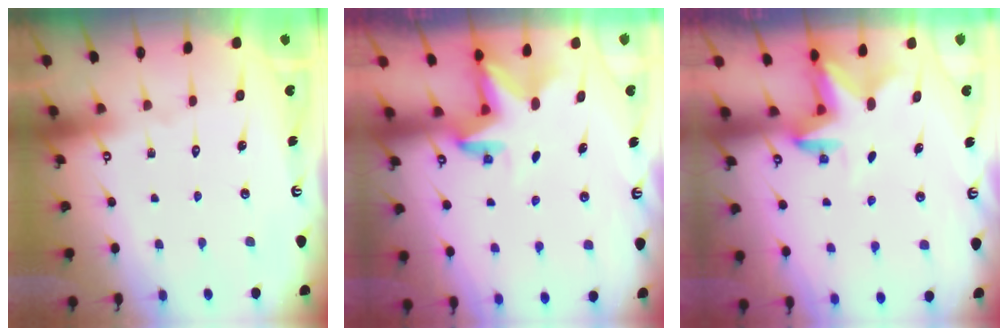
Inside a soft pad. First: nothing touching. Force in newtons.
{"total": 2.9, "press": 2.9, "slide": 0.3}
{"total": 2.5, "press": 2.5, "slide": 0.5}